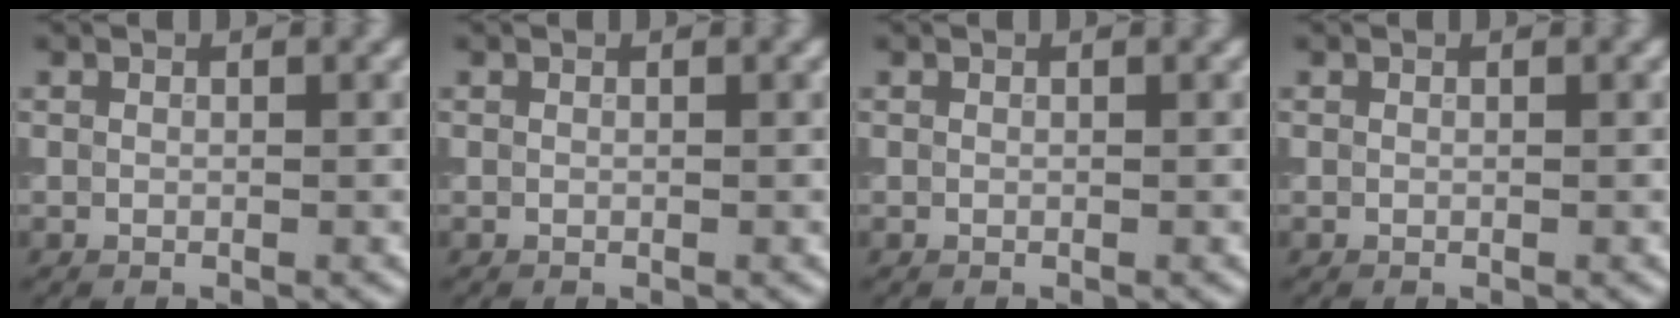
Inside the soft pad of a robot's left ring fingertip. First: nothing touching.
{"total": 0.0}
{"total": 0.0}
{"total": 0.0}